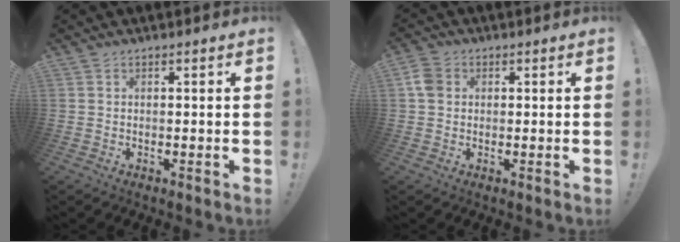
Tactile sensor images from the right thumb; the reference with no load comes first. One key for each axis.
{"total": 5.2, "fx": 1.1, "fy": 4.1, "fz": 3.1, "tx": -0.058, "ty": 0.009, "tz": 0.023}